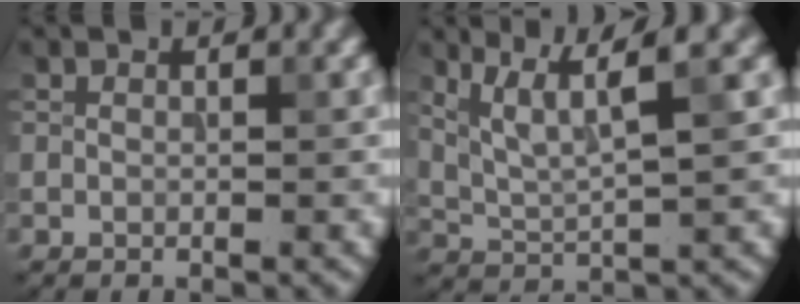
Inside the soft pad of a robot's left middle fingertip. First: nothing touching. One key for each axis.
{"total": 4.9, "fx": 2.6, "fy": 0.8, "fz": 4.1, "tx": -0.079, "ty": 0.000, "tz": 0.056}